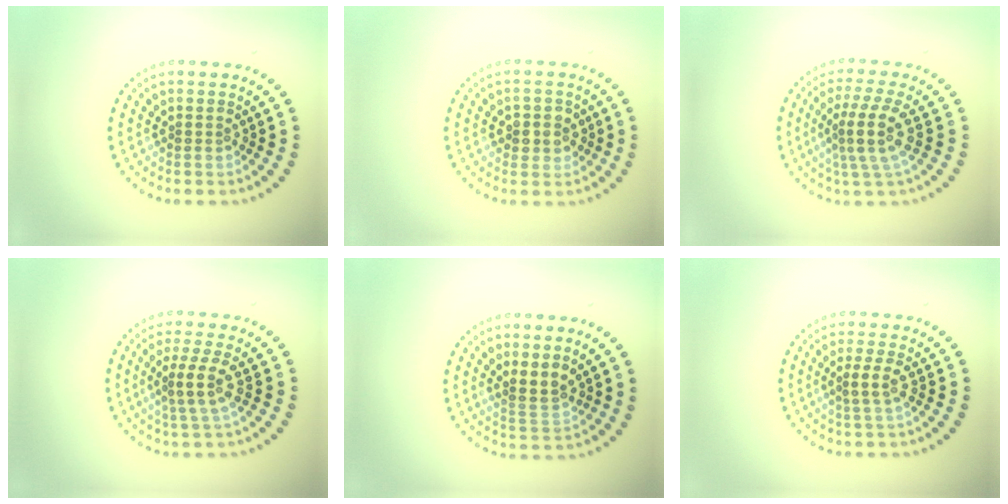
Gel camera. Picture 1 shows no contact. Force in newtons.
{"total": 2.4, "press": 2.2, "slide": 1.0}
{"total": 3.9, "press": 3.2, "slide": 2.3}
{"total": 2.8, "press": 2.2, "slide": 1.7}
{"total": 2.4, "press": 2.1, "slide": 1.1}
{"total": 1.9, "press": 1.6, "slide": 1.0}